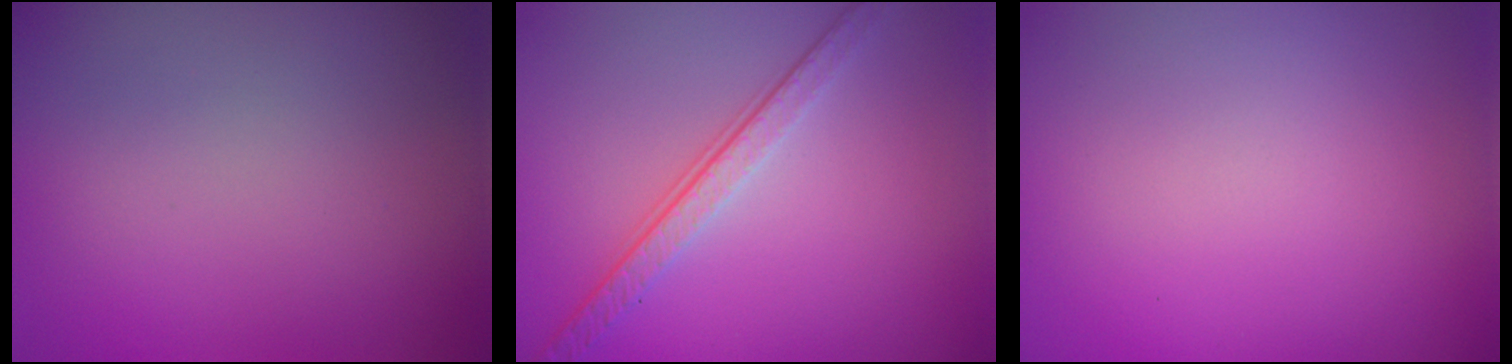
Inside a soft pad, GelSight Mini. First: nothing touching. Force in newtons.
{"total": 3.7, "press": 2.8, "slide": 2.5}
{"total": 0.0}